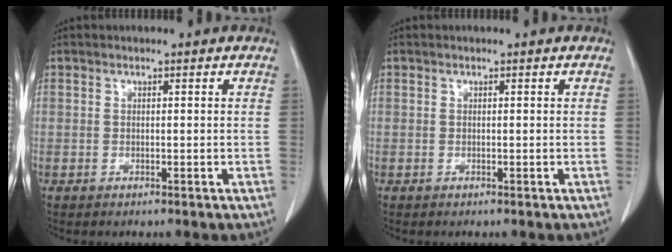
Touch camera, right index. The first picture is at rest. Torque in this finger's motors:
{"motor_torque": [0.00, 0.00, 0.00, 0.00]}